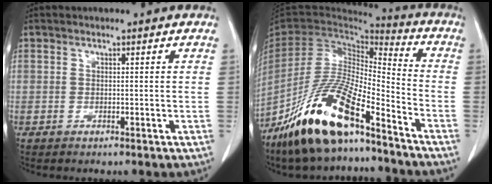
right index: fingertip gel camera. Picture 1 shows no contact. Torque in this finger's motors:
{"motor_torque": [1.15, -0.99, 1.05, 0.21]}